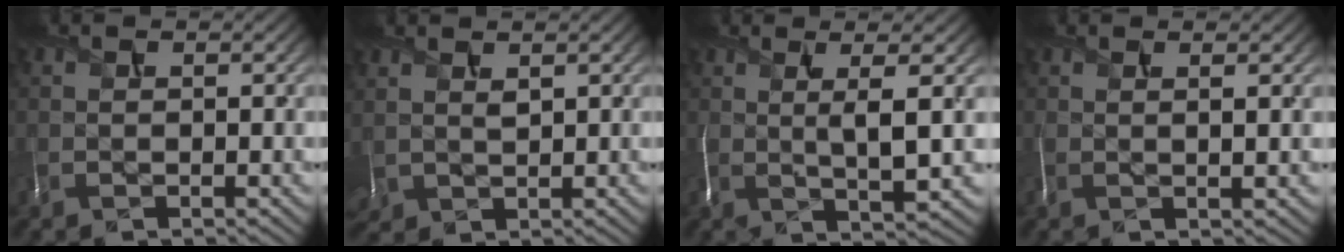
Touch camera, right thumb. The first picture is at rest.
{"total": 2.4, "force": [1.8, 1.3, 1.0], "torque": [-0.041, 0.004, 0.044]}
{"total": 5.8, "force": [1.2, 1.0, 5.6], "torque": [-0.094, 0.008, 0.023]}
{"total": 1.8, "force": [0.7, 0.2, 1.6], "torque": [-0.024, 0.008, 0.009]}